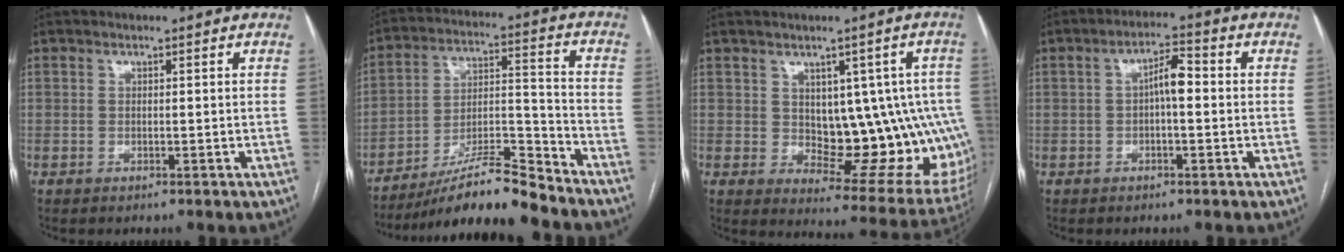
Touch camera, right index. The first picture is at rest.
{"total": 13.4, "force": [-11.9, 0.4, 6.2], "torque": [-0.101, 0.014, -0.206]}
{"total": 15.3, "force": [0.9, 7.6, 13.3], "torque": [-0.129, 0.013, 0.033]}
{"total": 4.4, "force": [-0.1, 1.2, 4.2], "torque": [-0.069, 0.017, -0.002]}